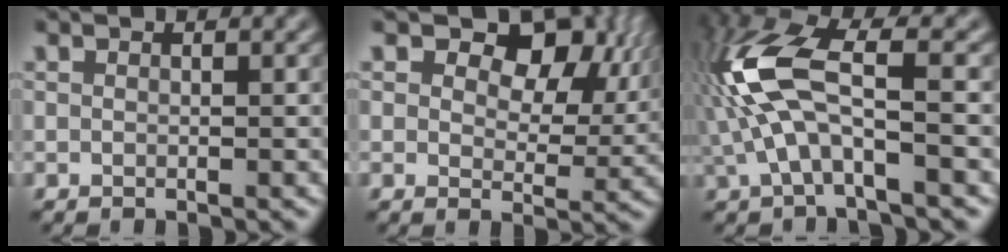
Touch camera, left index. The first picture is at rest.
{"total": 8.4, "force": [3.7, 5.1, 5.6], "torque": [-0.081, -0.006, 0.055]}
{"total": 8.0, "force": [-0.3, 3.0, 7.4], "torque": [-0.176, 0.025, -0.014]}